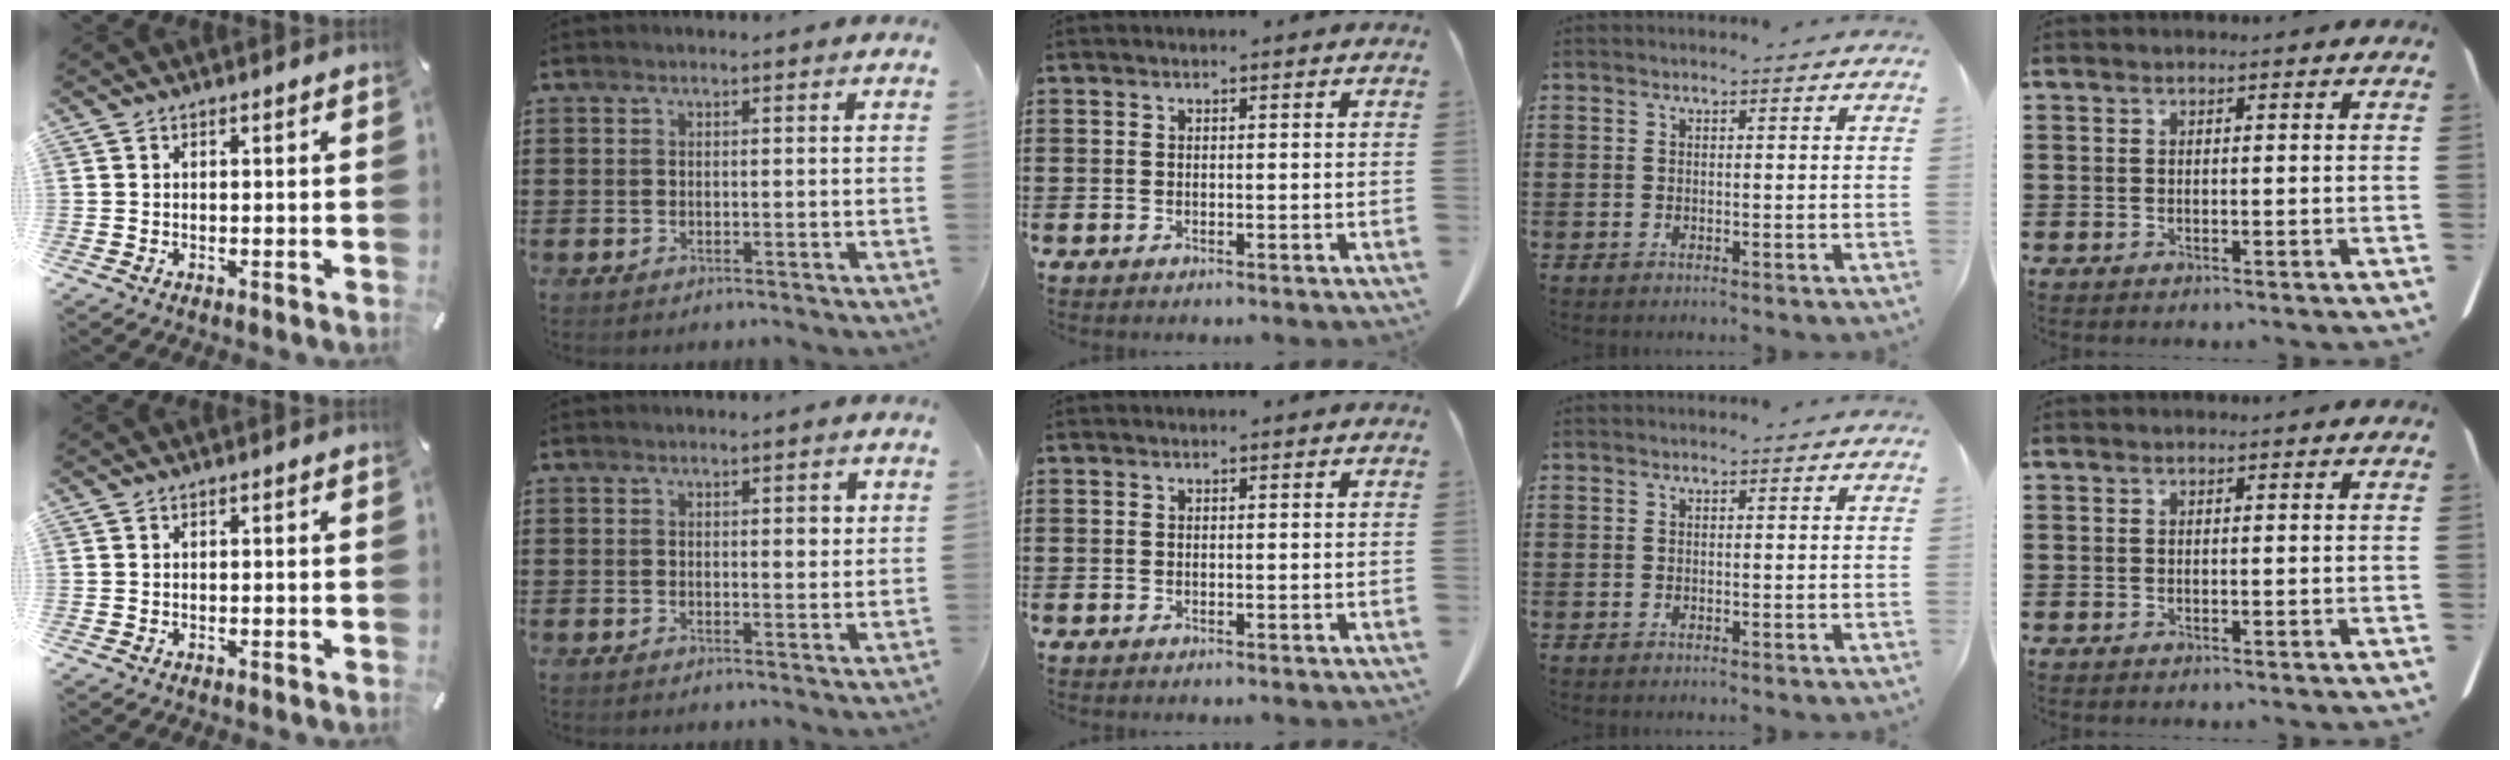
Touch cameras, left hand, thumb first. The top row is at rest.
{"index": {"total": 2.0, "force": [0.7, 0.9, 1.7], "torque": [-0.010, -0.004, 0.005]}}